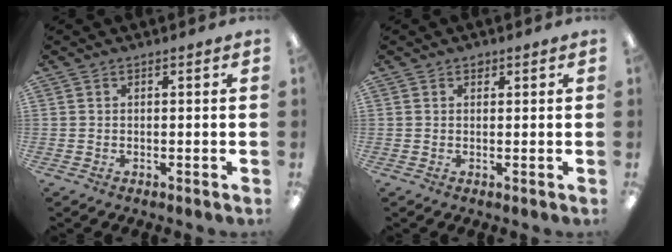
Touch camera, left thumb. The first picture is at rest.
{"total": 0.9, "force": [0.6, 0.6, 0.1], "torque": [0.004, -0.002, 0.009]}